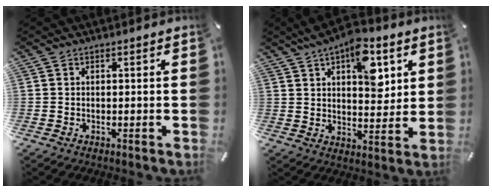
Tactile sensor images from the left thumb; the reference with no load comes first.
{"total": 13.3, "force": [6.4, 7.0, 9.3], "torque": [-0.110, -0.032, 0.105]}